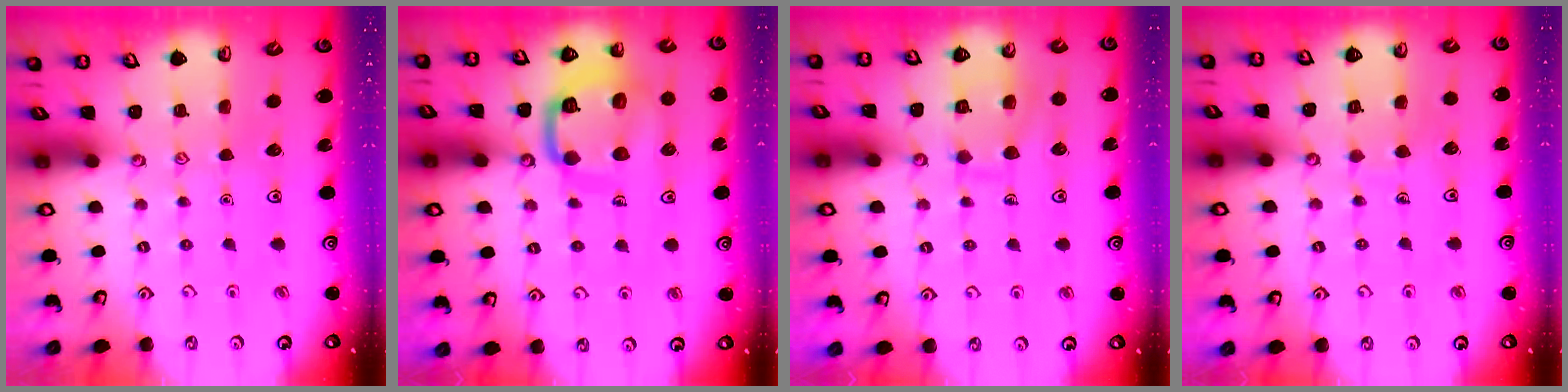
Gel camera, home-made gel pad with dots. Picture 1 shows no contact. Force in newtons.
{"total": 13.1, "press": 13.1, "slide": 1.1}
{"total": 9.9, "press": 9.8, "slide": 0.9}
{"total": 5.4, "press": 5.4, "slide": 0.5}